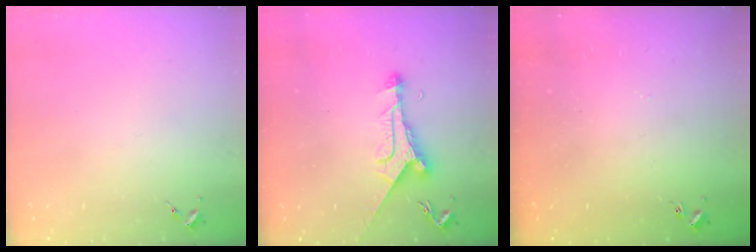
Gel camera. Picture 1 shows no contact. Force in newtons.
{"total": 9.5, "press": 9.5, "slide": 0.3}
{"total": 0.9, "press": 0.8, "slide": 0.2}